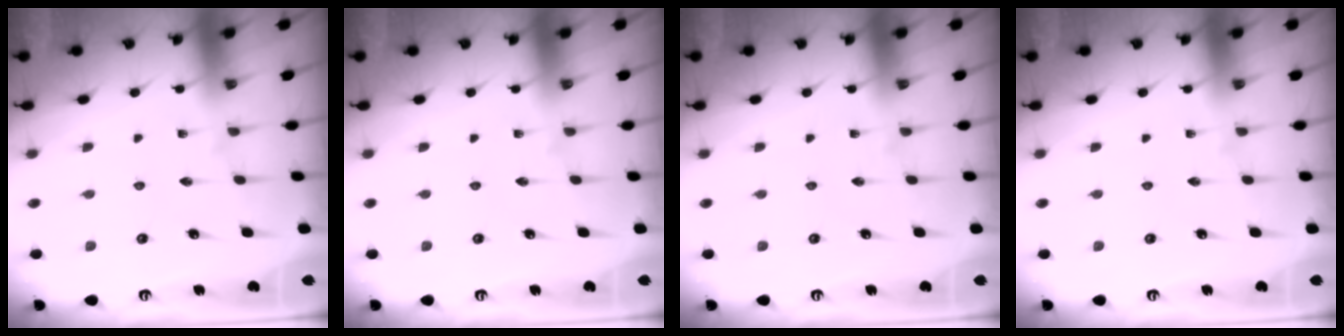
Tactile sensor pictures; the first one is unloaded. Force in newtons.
{"total": 0.0}
{"total": 0.0}
{"total": 0.0}